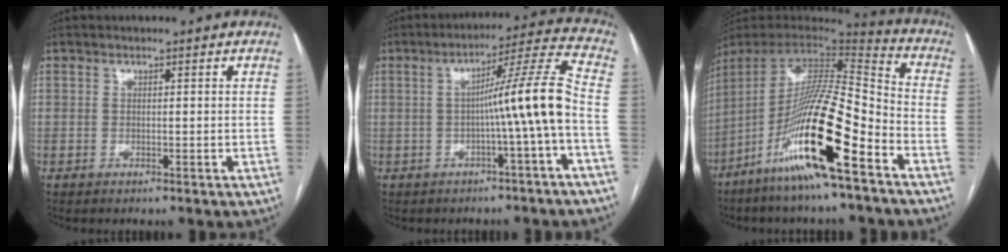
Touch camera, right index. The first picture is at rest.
{"total": 9.9, "force": [-2.0, -1.8, 9.6], "torque": [-0.138, 0.023, -0.031]}
{"total": 20.5, "force": [-10.5, 1.0, 17.6], "torque": [-0.338, -0.035, -0.202]}